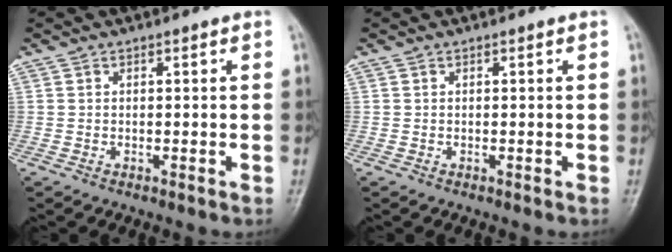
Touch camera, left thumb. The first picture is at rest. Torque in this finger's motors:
{"motor_torque": [0.01, 0.01, -0.08, -0.08, 0.00]}